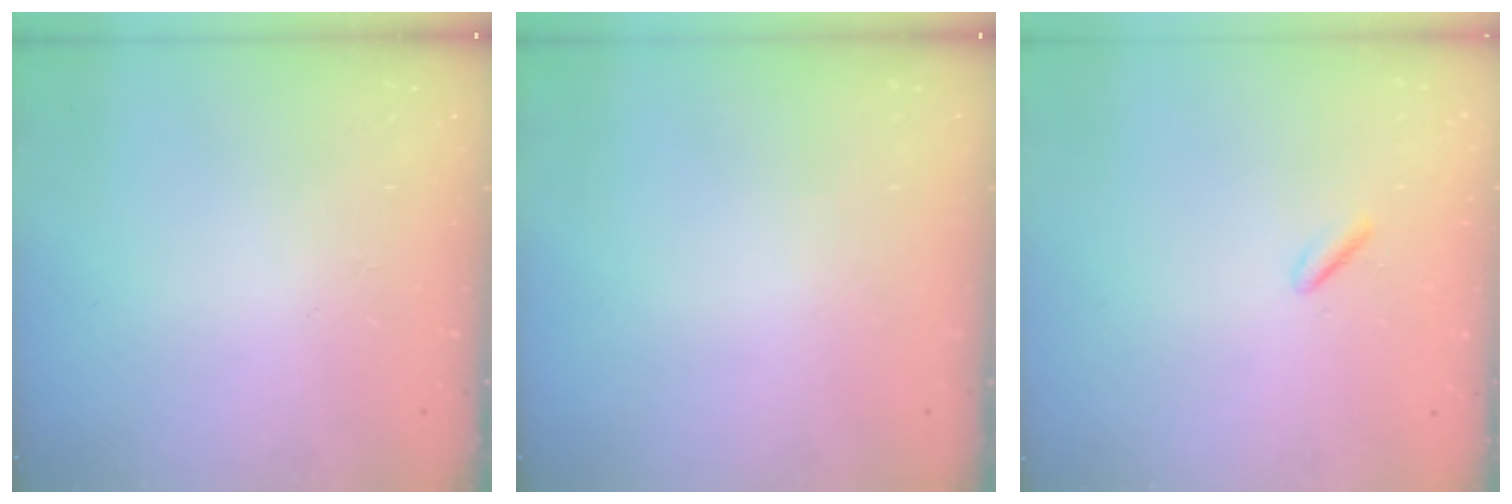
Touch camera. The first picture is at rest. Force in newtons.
{"total": 0.0}
{"total": 1.4, "press": 1.2, "slide": 0.8}